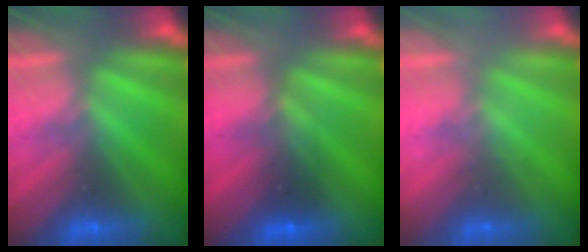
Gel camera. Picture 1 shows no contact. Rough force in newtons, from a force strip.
{"total": 2.6}
{"total": 2.1}